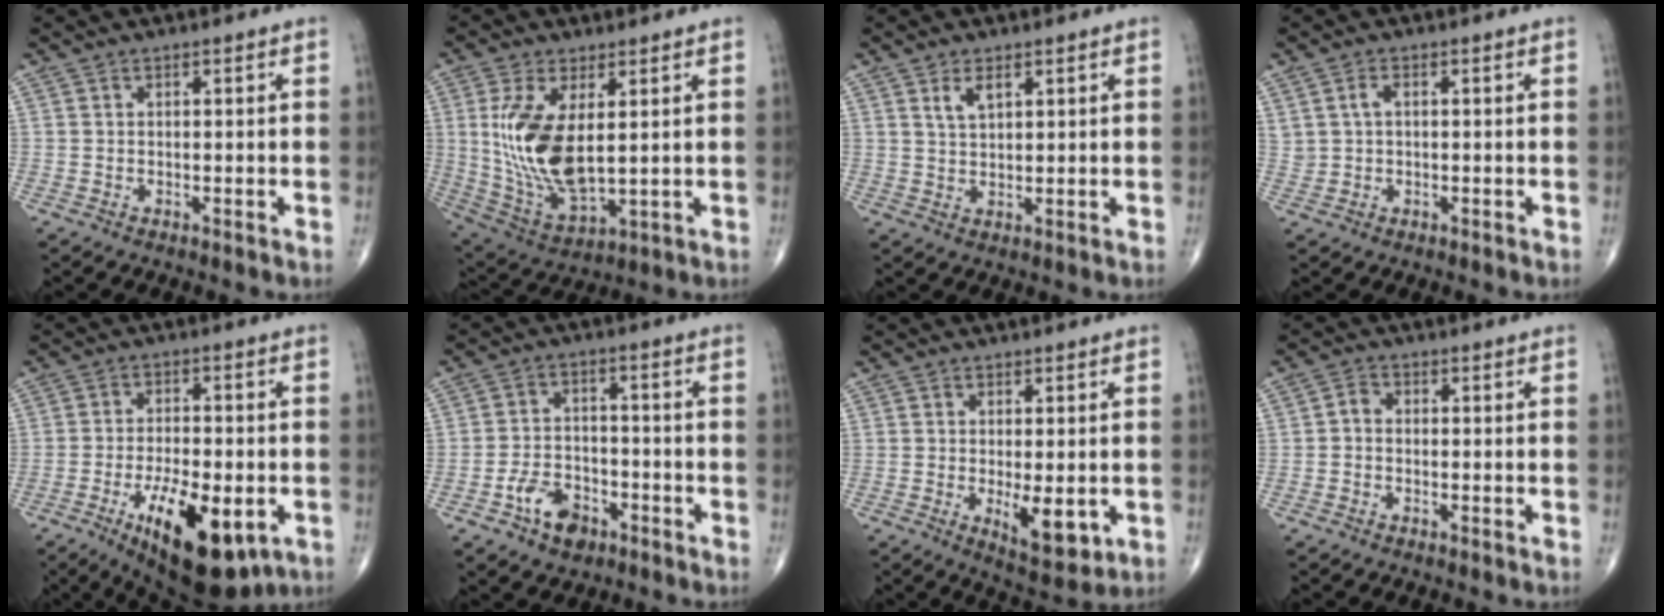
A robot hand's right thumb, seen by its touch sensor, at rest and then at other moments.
{"total": 15.1, "force": [2.3, 6.9, 13.2], "torque": [-0.266, -0.022, 0.063]}
{"total": 3.5, "force": [1.9, 1.7, 2.4], "torque": [-0.040, -0.008, 0.038]}
{"total": 2.7, "force": [0.7, 1.7, 1.9], "torque": [-0.038, 0.002, 0.017]}
{"total": 16.3, "force": [-6.3, 6.7, 13.5], "torque": [-0.203, 0.005, -0.081]}
{"total": 7.6, "force": [-4.1, 4.9, 4.2], "torque": [-0.056, 0.026, -0.070]}
{"total": 7.3, "force": [-1.4, 3.0, 6.5], "torque": [-0.088, -0.018, -0.012]}
{"total": 2.0, "force": [-0.4, 1.5, 1.2], "torque": [-0.014, 0.007, -0.017]}